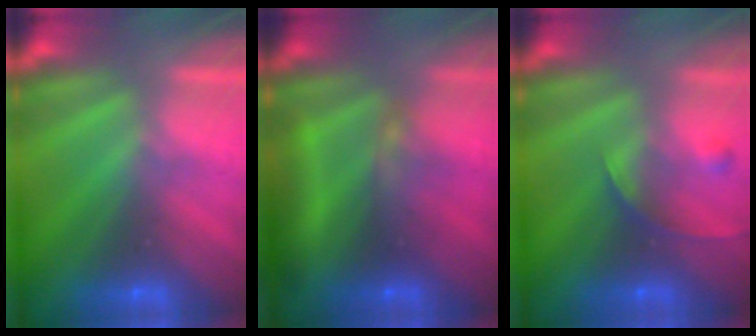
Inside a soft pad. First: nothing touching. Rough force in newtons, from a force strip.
{"total": 7.5}
{"total": 2.4}